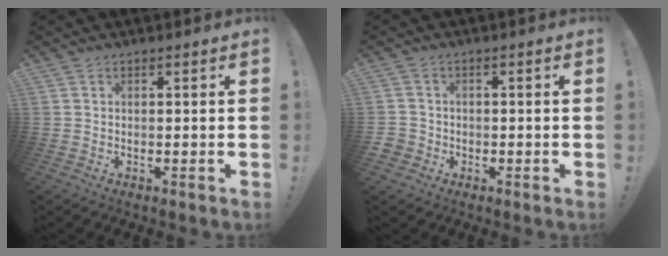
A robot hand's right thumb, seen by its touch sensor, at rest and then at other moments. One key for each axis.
{"total": 3.2, "fx": -0.7, "fy": 3.0, "fz": 0.9, "tx": -0.016, "ty": 0.004, "tz": -0.013}